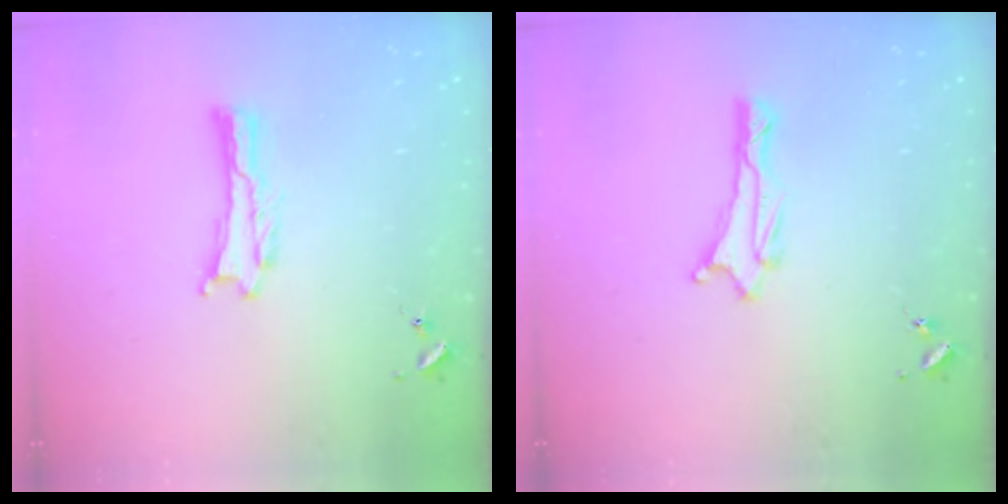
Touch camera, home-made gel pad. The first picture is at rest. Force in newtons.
{"total": 1.1, "press": 1.1, "slide": 0.1}